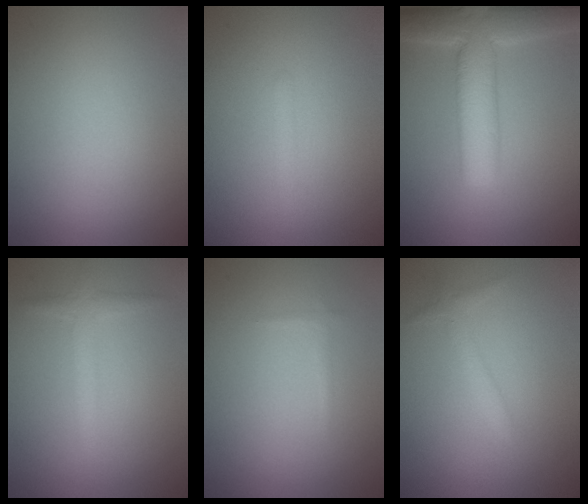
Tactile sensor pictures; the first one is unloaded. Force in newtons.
{"total": 0.7, "press": 0.7, "slide": 0.1}
{"total": 7.7, "press": 7.7, "slide": 0.4}
{"total": 1.8, "press": 1.8, "slide": 0.1}
{"total": 0.5, "press": 0.5, "slide": 0.1}
{"total": 1.3, "press": 1.3, "slide": 0.0}